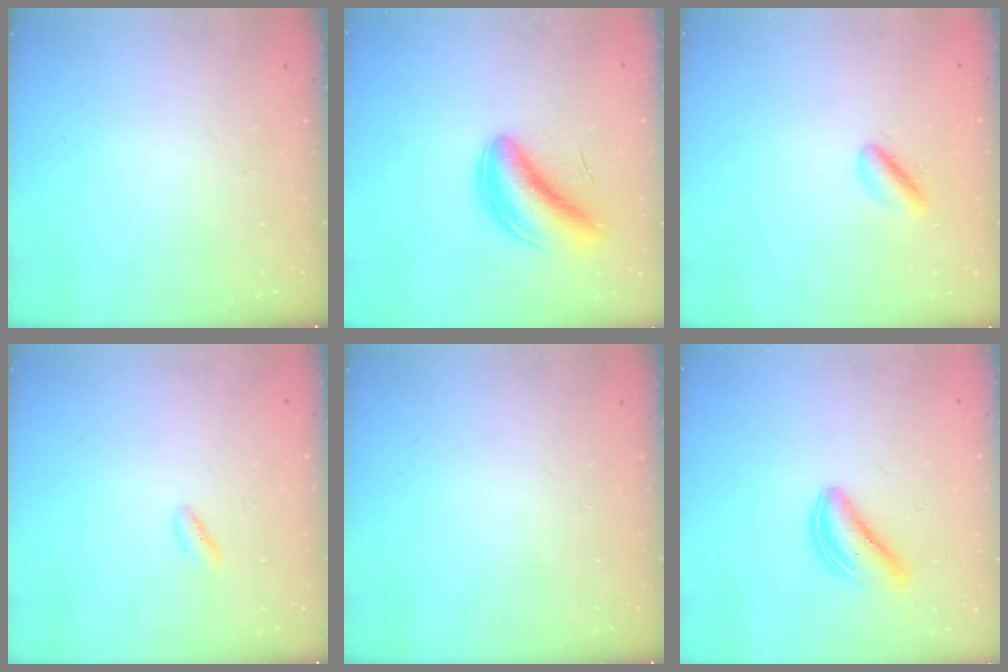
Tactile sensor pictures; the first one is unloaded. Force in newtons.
{"total": 7.7, "press": 7.3, "slide": 2.5}
{"total": 3.6, "press": 3.3, "slide": 1.4}
{"total": 4.1, "press": 4.0, "slide": 0.9}
{"total": 0.0}
{"total": 5.1, "press": 5.1, "slide": 0.3}